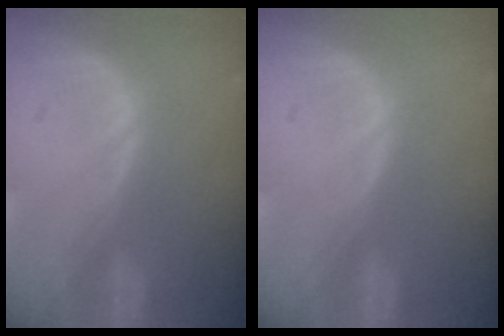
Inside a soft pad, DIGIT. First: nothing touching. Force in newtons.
{"total": 0.0}